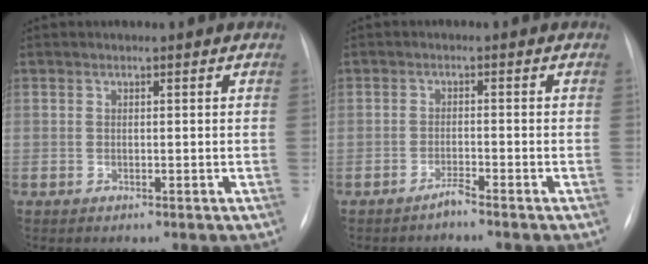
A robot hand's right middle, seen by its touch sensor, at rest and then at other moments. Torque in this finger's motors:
{"motor_torque": [0.01, -1.52, -0.03, 0.03]}